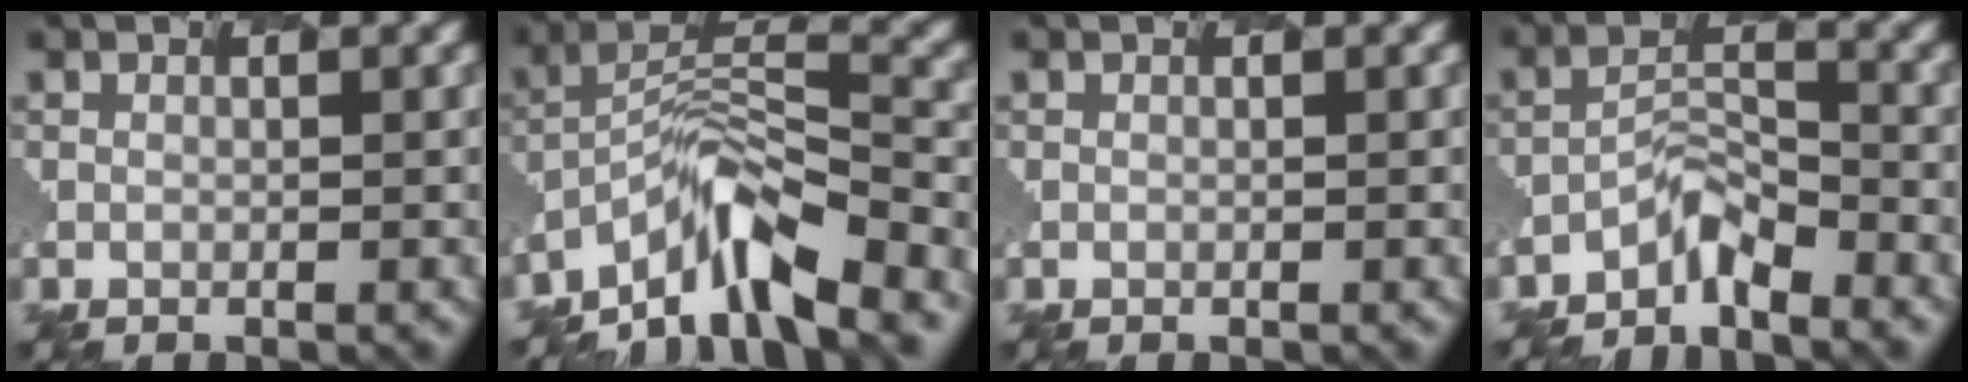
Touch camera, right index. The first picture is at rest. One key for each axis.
{"total": 7.1, "fx": -5.7, "fy": 1.6, "fz": 3.9, "tx": -0.074, "ty": 0.011, "tz": -0.119}
{"total": 0.0}
{"total": 2.6, "fx": -2.5, "fy": 0.5, "fz": 0.5, "tx": -0.021, "ty": 0.011, "tz": -0.057}